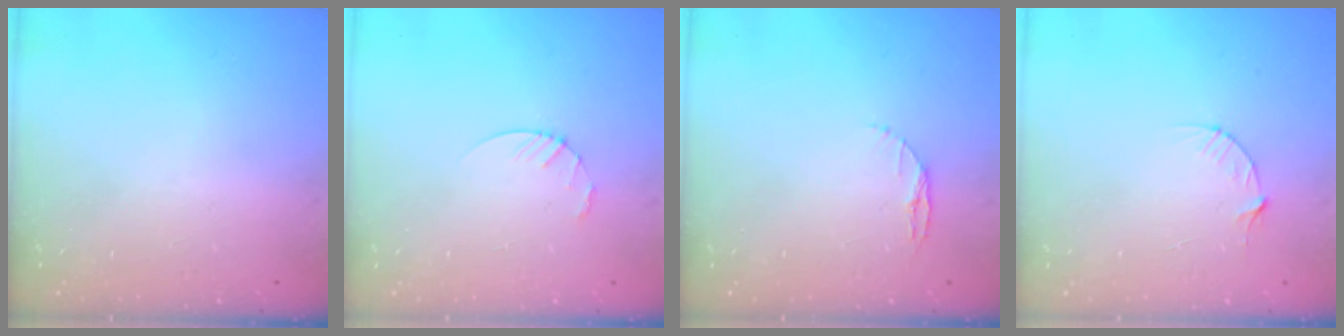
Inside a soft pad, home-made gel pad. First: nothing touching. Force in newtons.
{"total": 3.7, "press": 3.7, "slide": 0.5}
{"total": 3.4, "press": 3.4, "slide": 0.4}
{"total": 4.1, "press": 4.1, "slide": 0.4}